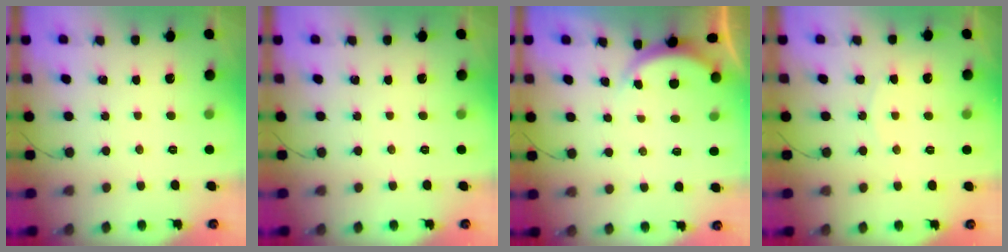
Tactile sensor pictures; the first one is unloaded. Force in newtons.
{"total": 0.0}
{"total": 2.1, "press": 2.0, "slide": 0.3}
{"total": 5.6, "press": 5.6, "slide": 0.6}